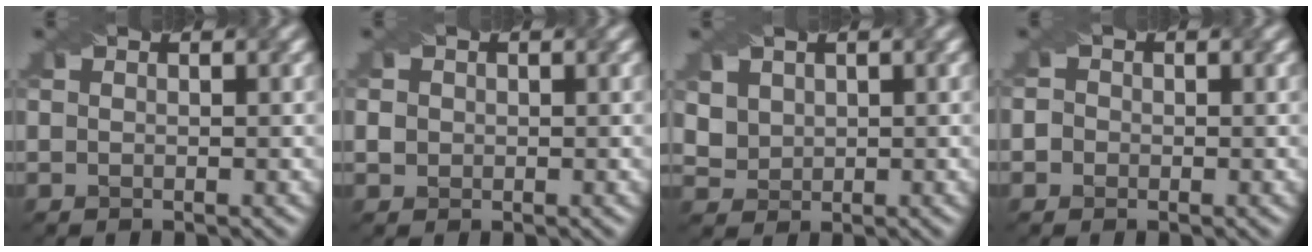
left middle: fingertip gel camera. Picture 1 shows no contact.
{"total": 1.7, "force": [0.4, 1.5, 0.6], "torque": [-0.011, 0.013, 0.007]}
{"total": 3.3, "force": [1.7, 2.6, 1.2], "torque": [-0.049, 0.004, 0.046]}
{"total": 1.8, "force": [0.1, 1.7, 0.7], "torque": [0.013, 0.024, -0.018]}